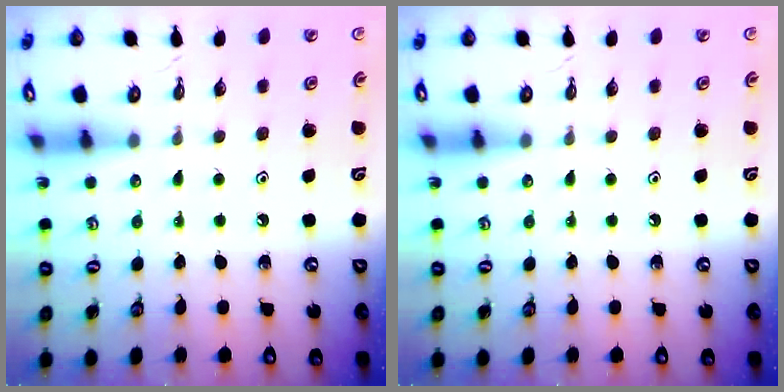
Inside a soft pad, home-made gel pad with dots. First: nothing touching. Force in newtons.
{"total": 0.0}